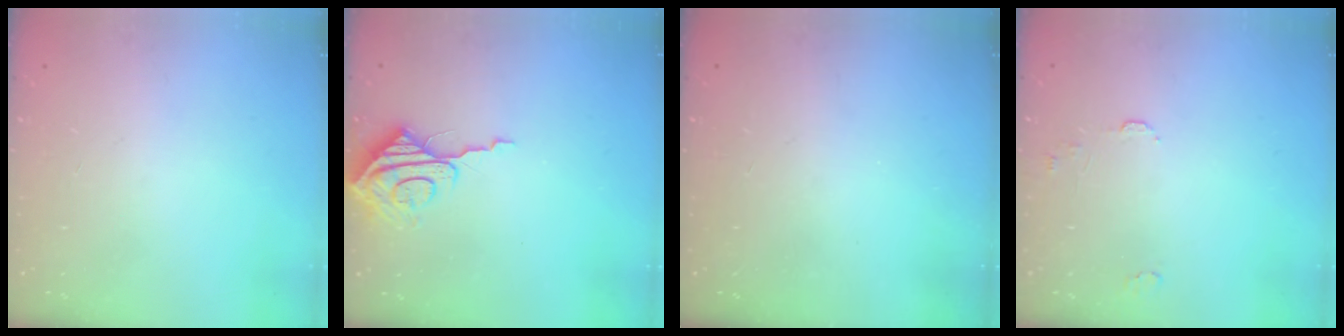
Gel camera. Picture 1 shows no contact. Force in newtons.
{"total": 8.7, "press": 8.7, "slide": 0.4}
{"total": 0.0}
{"total": 4.6, "press": 4.6, "slide": 0.4}